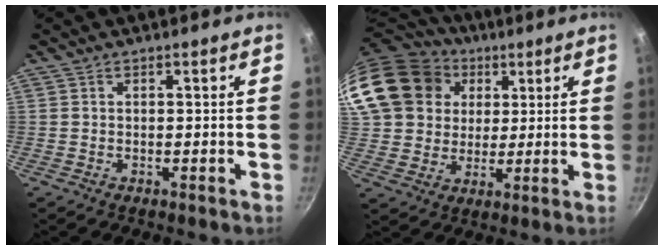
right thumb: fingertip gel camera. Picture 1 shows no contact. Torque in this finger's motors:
{"motor_torque": [0.77, 4.15, 0.72, -0.58, 0.18]}